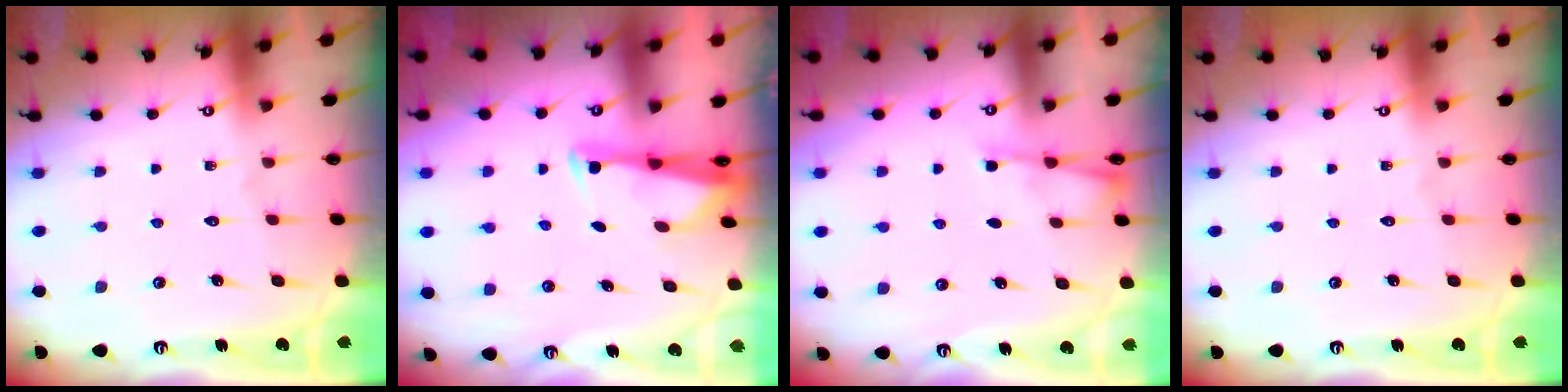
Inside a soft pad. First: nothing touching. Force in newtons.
{"total": 2.8, "press": 2.8, "slide": 0.6}
{"total": 3.4, "press": 3.4, "slide": 0.4}
{"total": 0.0}